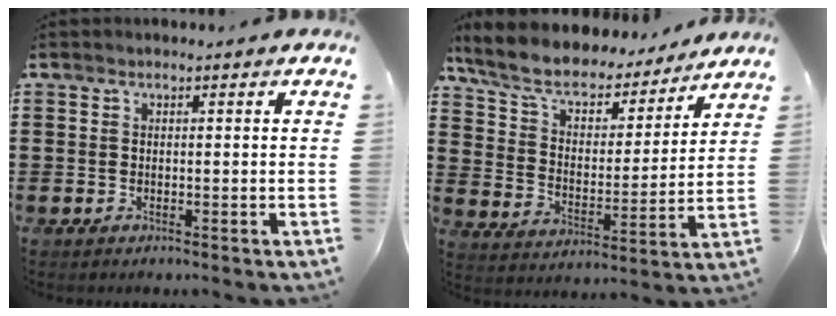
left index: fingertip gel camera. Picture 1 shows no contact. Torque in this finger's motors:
{"motor_torque": [2.14, 0.00, 0.44, 0.17]}